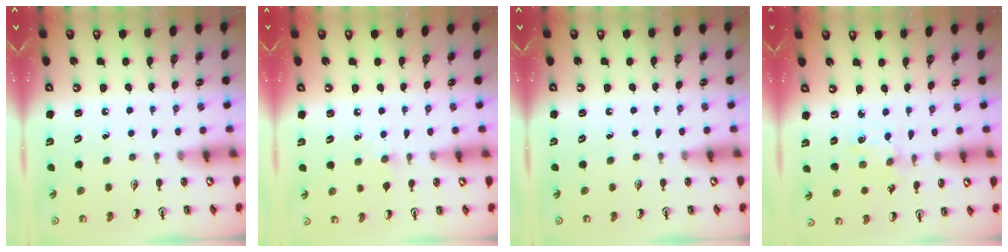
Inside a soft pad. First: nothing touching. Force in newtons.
{"total": 5.3, "press": 5.2, "slide": 1.0}
{"total": 0.0}
{"total": 1.0, "press": 1.0, "slide": 0.2}